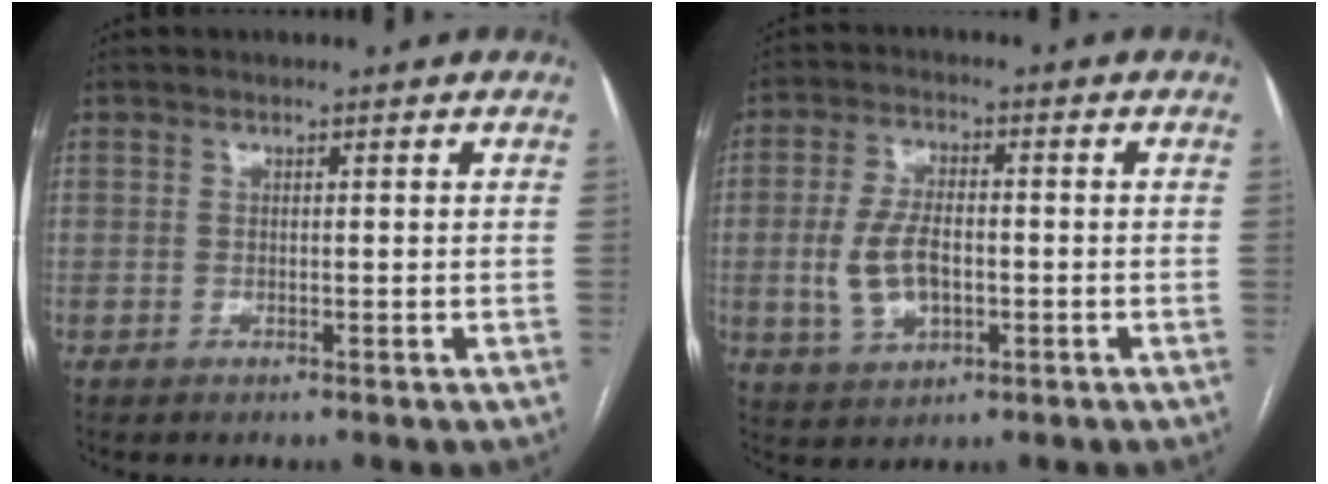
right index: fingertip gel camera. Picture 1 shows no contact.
{"total": 7.6, "force": [-1.3, 4.1, 6.3], "torque": [-0.140, 0.007, -0.017]}